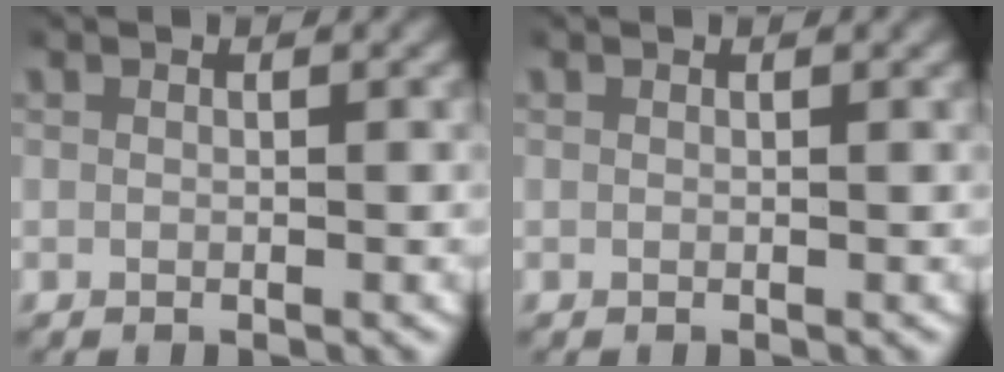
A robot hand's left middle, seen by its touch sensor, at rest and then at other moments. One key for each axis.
{"total": 0.0}